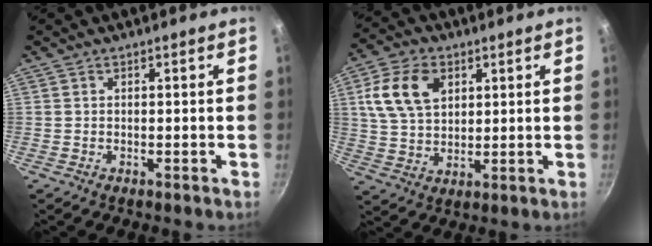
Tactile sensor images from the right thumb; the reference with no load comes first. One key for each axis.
{"total": 11.7, "fx": 3.9, "fy": 8.0, "fz": 7.6, "tx": -0.125, "ty": -0.001, "tz": 0.074}